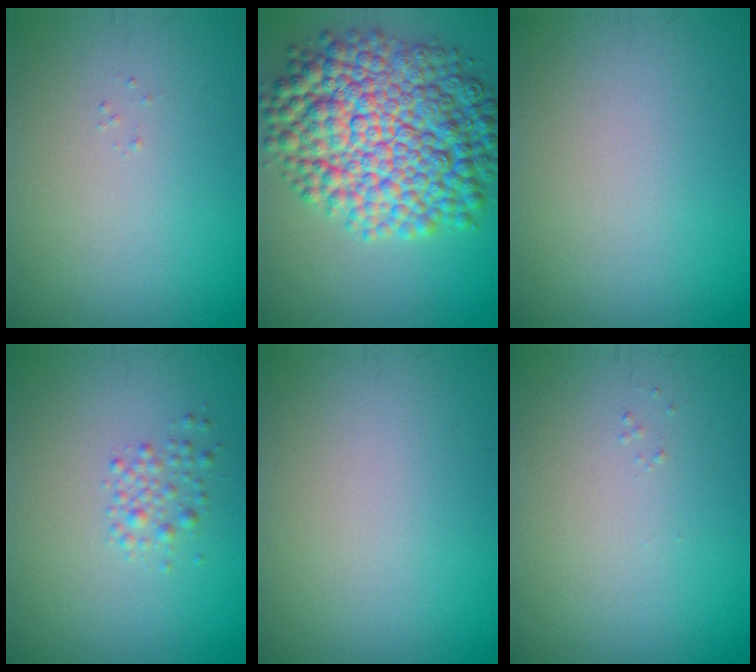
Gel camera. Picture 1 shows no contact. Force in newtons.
{"total": 13.2, "press": 13.2, "slide": 0.1}
{"total": 0.0}
{"total": 1.6, "press": 1.6, "slide": 0.0}
{"total": 0.0}
{"total": 0.0}